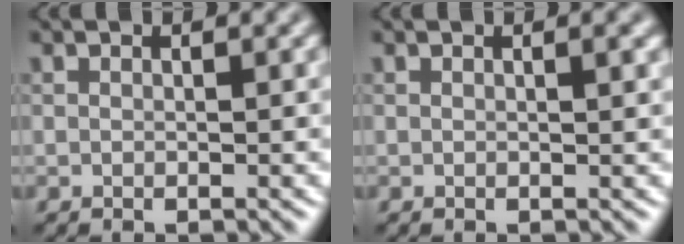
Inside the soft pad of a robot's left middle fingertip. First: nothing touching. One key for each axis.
{"total": 1.0, "fx": 0.4, "fy": 0.2, "fz": 0.9, "tx": -0.011, "ty": 0.000, "tz": 0.005}